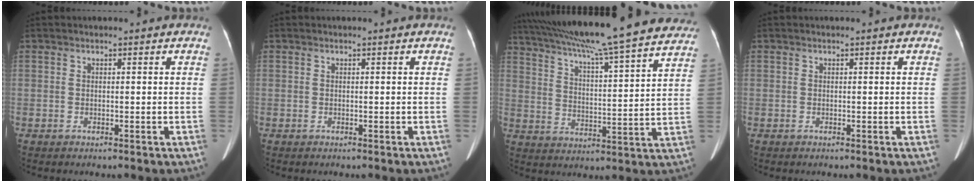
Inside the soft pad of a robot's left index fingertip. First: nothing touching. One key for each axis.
{"total": 0.0}
{"total": 29.6, "fx": 26.0, "fy": 1.4, "fz": 14.2, "tx": -0.239, "ty": -0.013, "tz": 0.351}
{"total": 0.0}